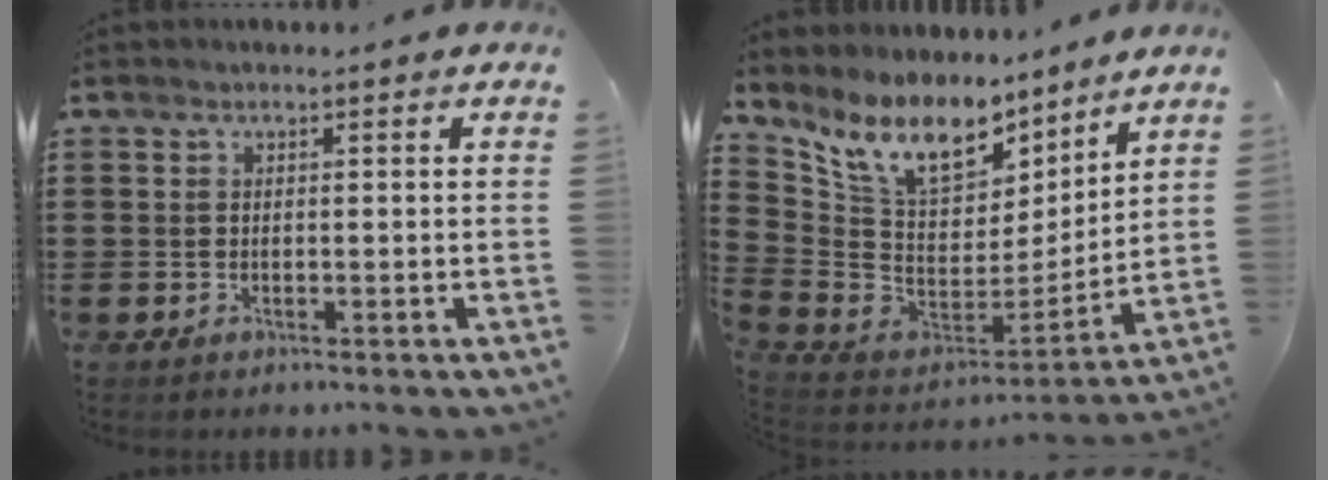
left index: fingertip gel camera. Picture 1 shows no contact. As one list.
[{"total": 12.0, "force": [8.7, 5.1, 6.5], "torque": [-0.175, -0.056, 0.157]}]